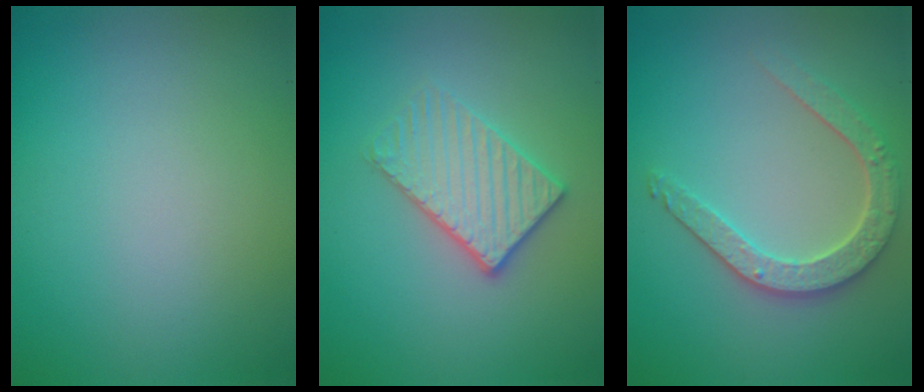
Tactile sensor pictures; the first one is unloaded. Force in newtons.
{"total": 3.3, "press": 3.0, "slide": 1.5}
{"total": 3.6, "press": 3.2, "slide": 1.7}